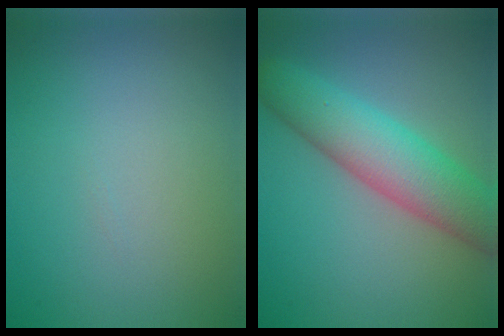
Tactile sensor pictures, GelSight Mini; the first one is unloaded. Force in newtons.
{"total": 7.3, "press": 7.3, "slide": 0.3}